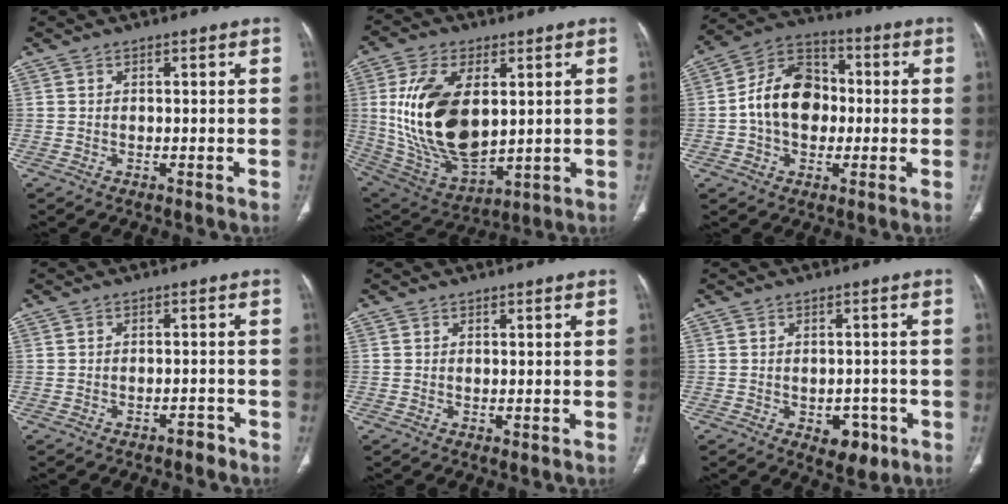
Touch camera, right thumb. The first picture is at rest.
{"total": 21.3, "force": [3.0, 11.6, 17.6], "torque": [-0.333, -0.021, 0.075]}
{"total": 13.8, "force": [-0.3, 10.2, 9.2], "torque": [-0.132, 0.033, -0.015]}
{"total": 2.2, "force": [-1.7, 1.0, 0.8], "torque": [-0.009, 0.015, -0.022]}
{"total": 0.7, "force": [-0.2, 0.5, 0.6], "torque": [-0.011, -0.003, 0.000]}
{"total": 6.0, "force": [-2.4, 3.8, 3.9], "torque": [-0.026, 0.012, -0.022]}